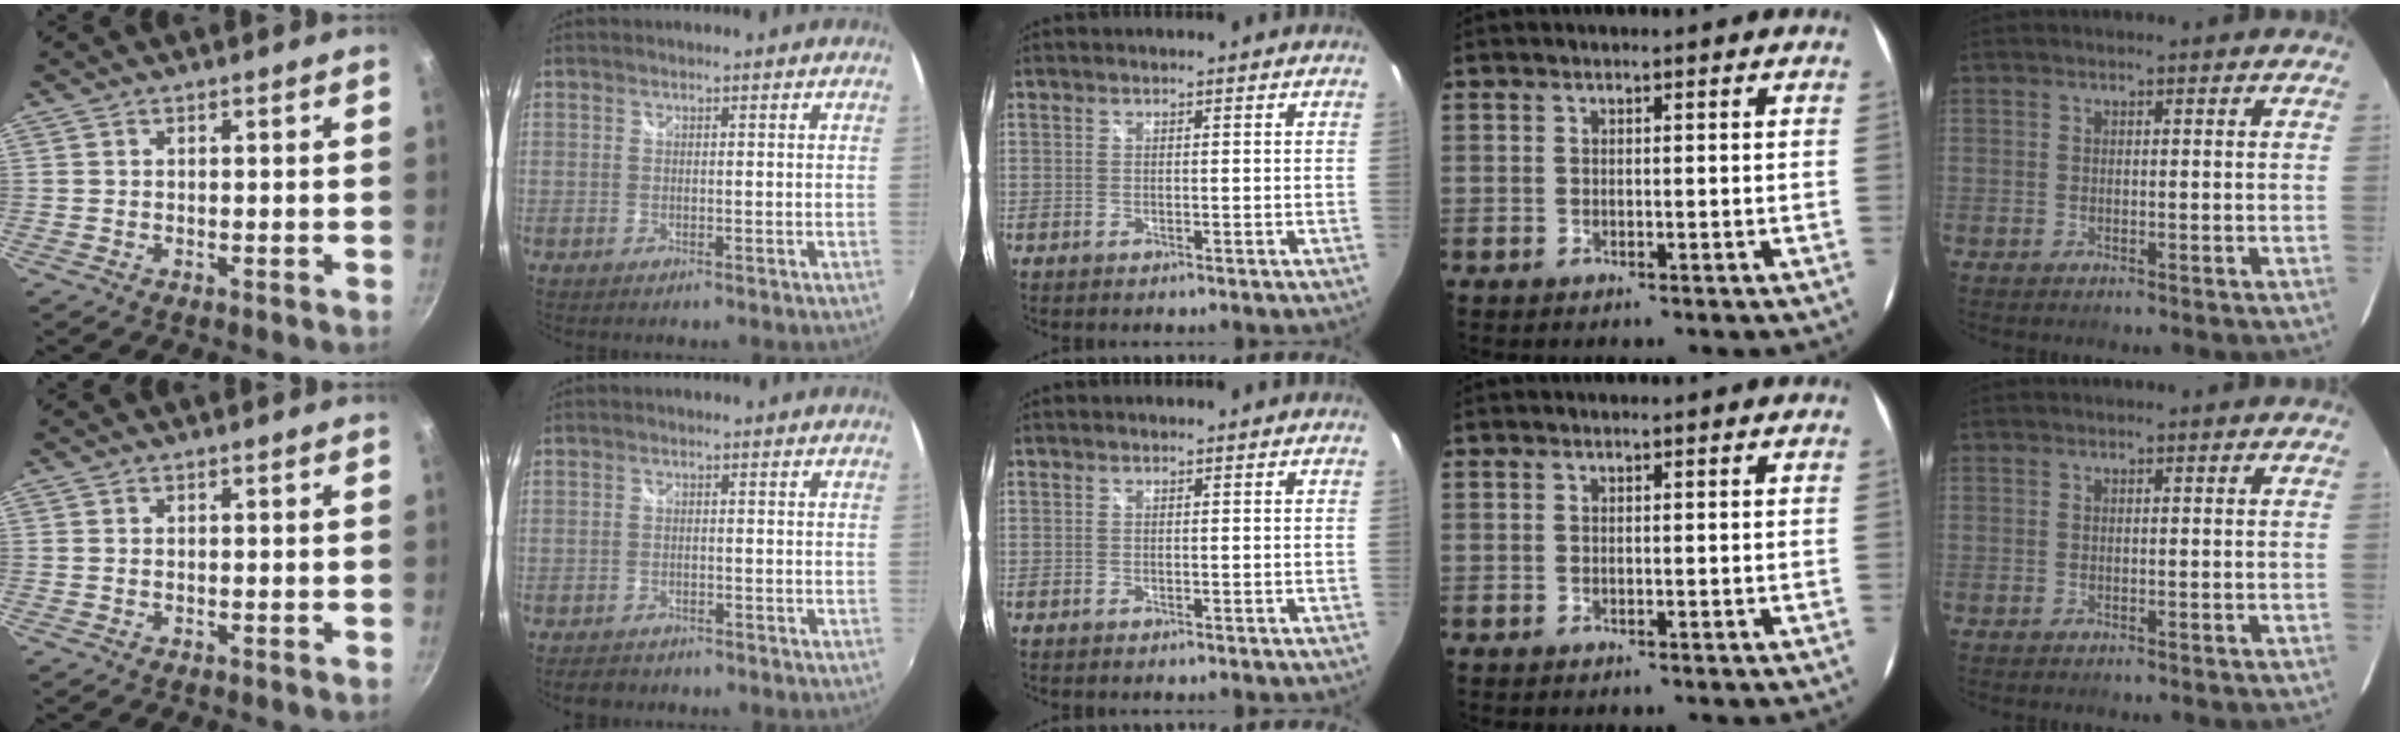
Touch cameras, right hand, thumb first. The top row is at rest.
{"index": {"total": 3.8, "force": [-2.9, 1.9, 1.5], "torque": [-0.039, -0.009, -0.044]}}